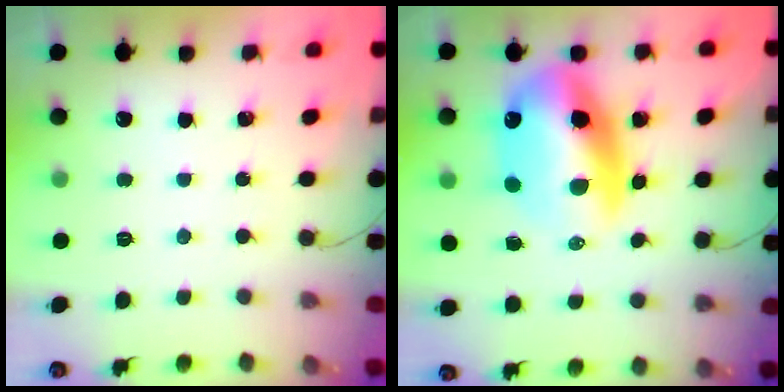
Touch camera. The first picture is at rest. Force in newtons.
{"total": 17.0, "press": 16.4, "slide": 4.3}